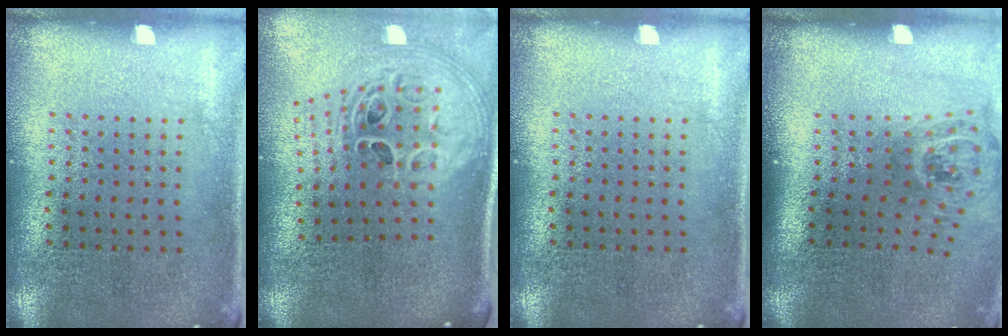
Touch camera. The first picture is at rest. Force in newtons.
{"total": 2.9, "press": 2.0, "slide": 2.1}
{"total": 0.0}
{"total": 1.8, "press": 1.3, "slide": 1.3}